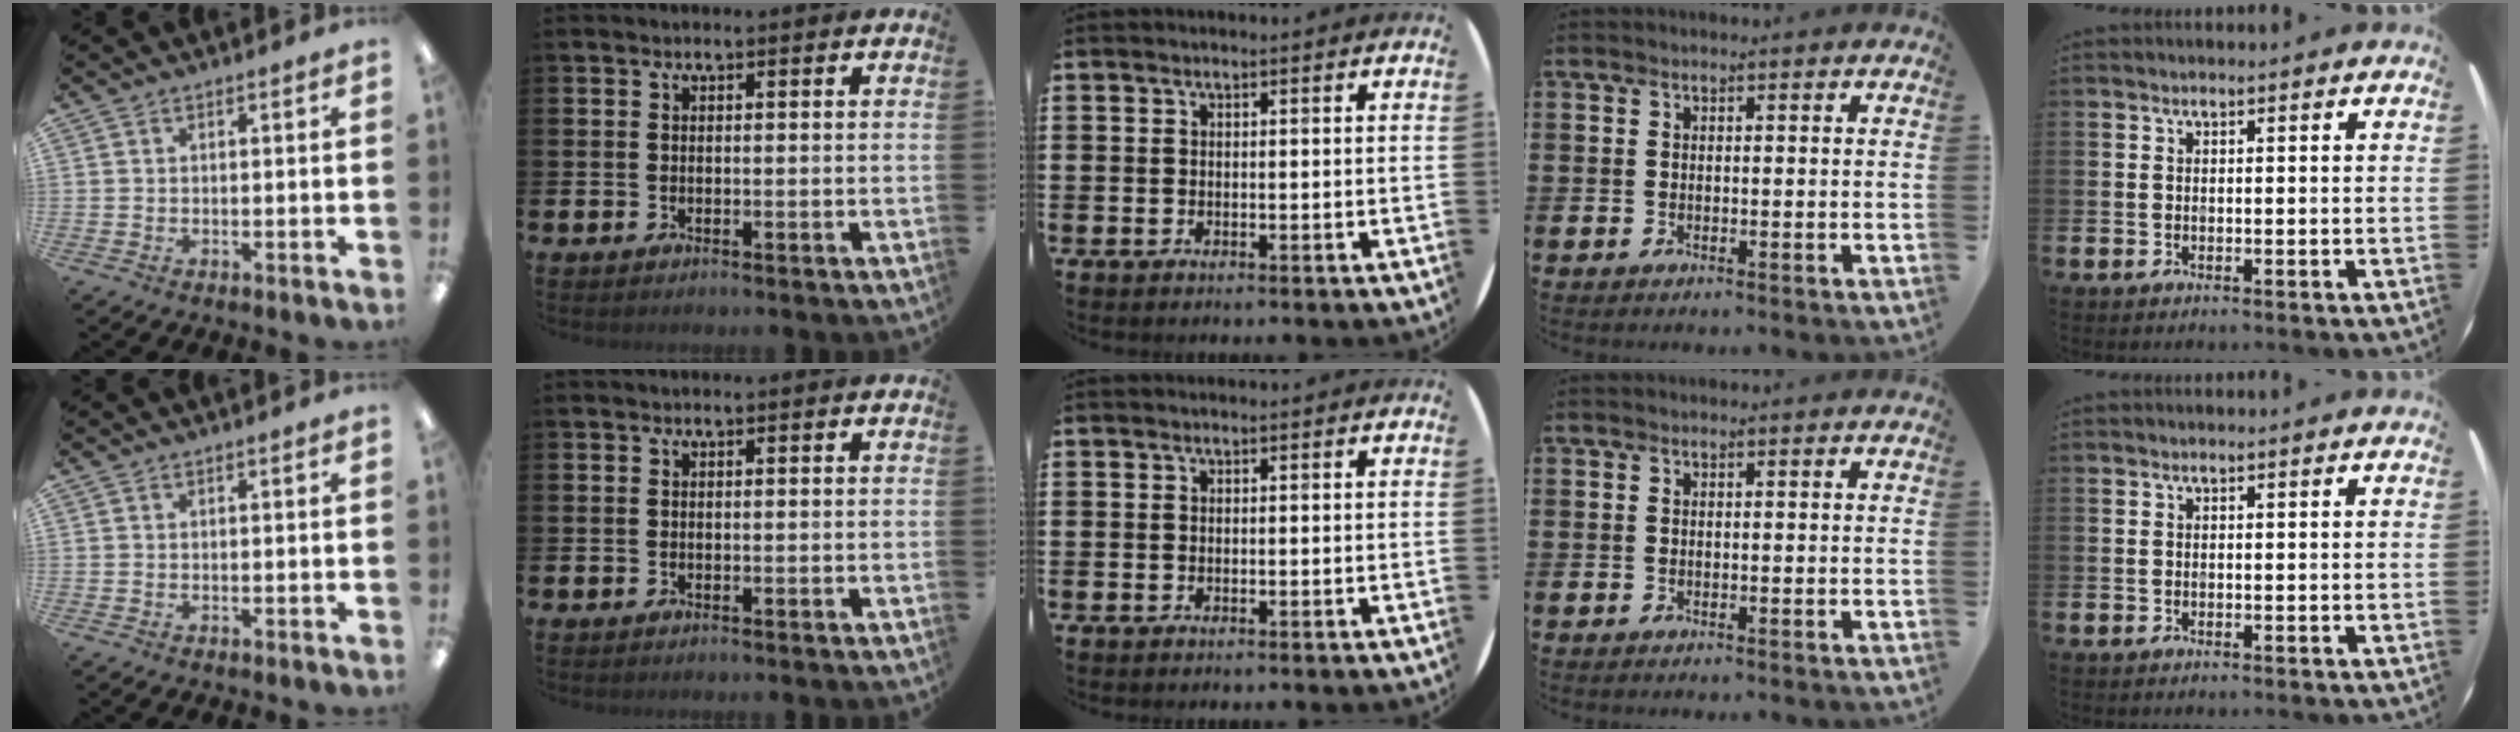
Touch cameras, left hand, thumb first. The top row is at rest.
{}